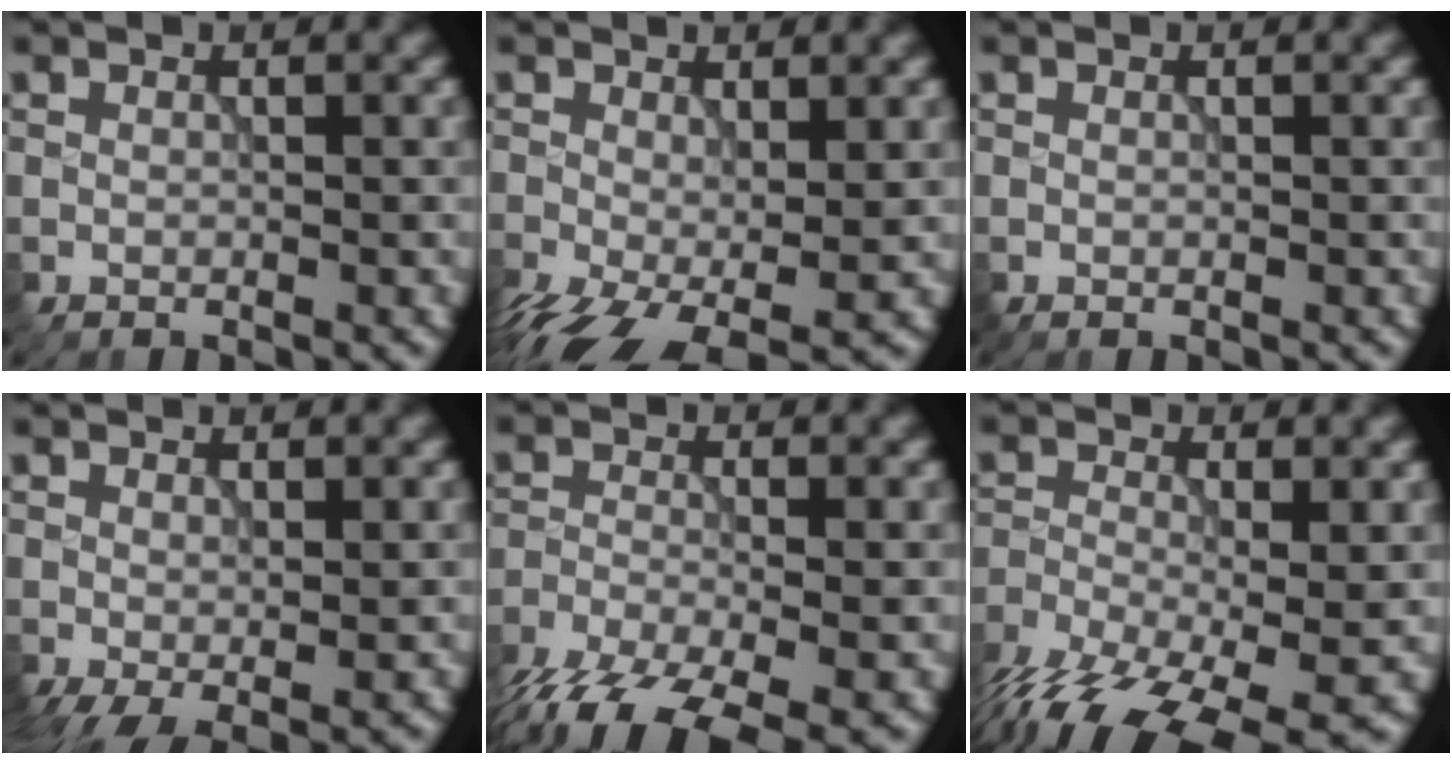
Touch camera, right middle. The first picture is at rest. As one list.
[{"total": 8.0, "force": [-3.6, 3.6, 6.1], "torque": [-0.134, -0.036, -0.052]}, {"total": 0.0}, {"total": 2.4, "force": [-0.7, 0.9, 2.1], "torque": [-0.043, -0.011, -0.011]}, {"total": 9.9, "force": [-7.1, 3.4, 6.0], "torque": [-0.126, -0.043, -0.129]}, {"total": 11.1, "force": [-6.8, 4.3, 7.6], "torque": [-0.148, -0.039, -0.115]}]